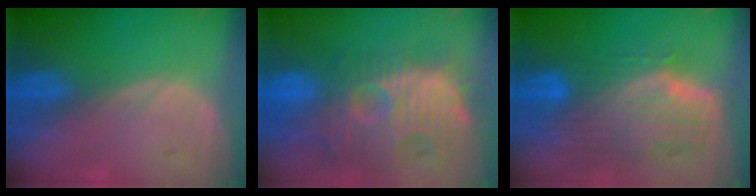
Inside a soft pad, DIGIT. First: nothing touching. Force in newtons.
{"total": 14.1, "press": 12.4, "slide": 6.7}
{"total": 10.6, "press": 9.2, "slide": 5.4}